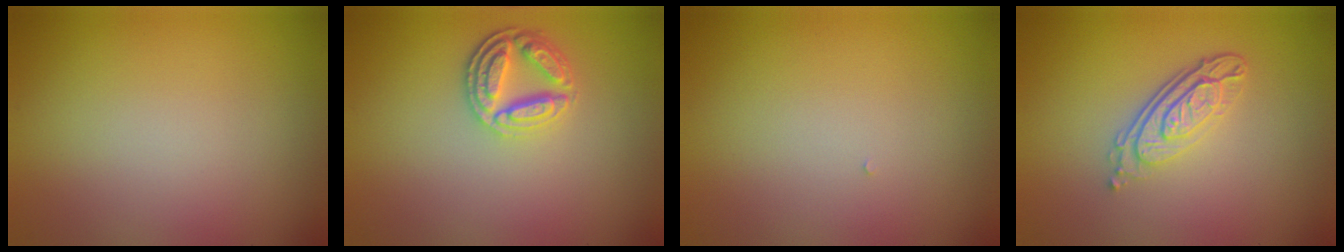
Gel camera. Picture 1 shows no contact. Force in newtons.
{"total": 3.8, "press": 3.2, "slide": 2.0}
{"total": 0.0}
{"total": 4.1, "press": 2.9, "slide": 2.9}